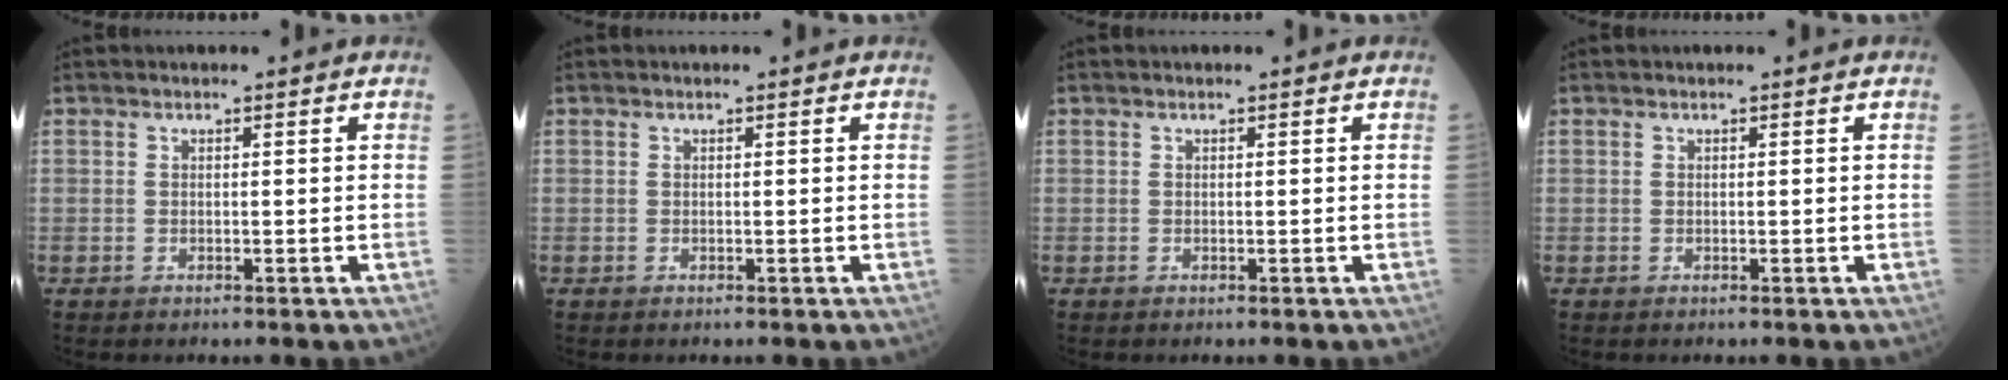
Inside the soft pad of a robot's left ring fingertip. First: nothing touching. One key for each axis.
{"total": 0.0}
{"total": 0.0}
{"total": 0.0}